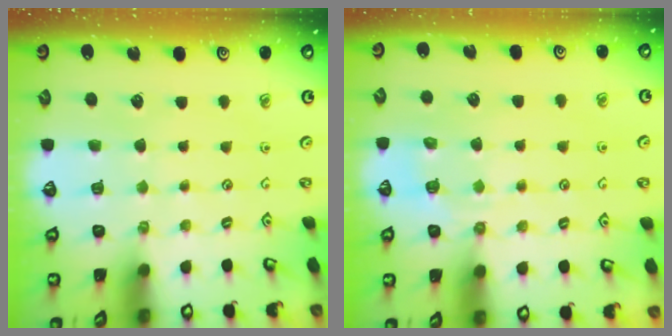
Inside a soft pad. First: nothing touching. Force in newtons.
{"total": 5.2, "press": 5.1, "slide": 1.1}